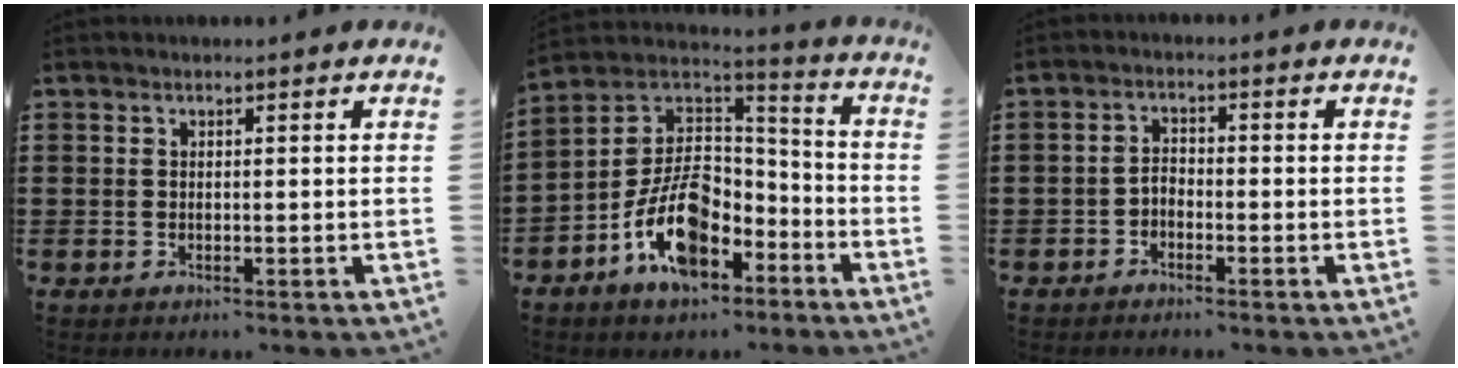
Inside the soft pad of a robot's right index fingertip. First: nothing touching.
{"total": 12.1, "force": [-5.6, 7.3, 8.0], "torque": [-0.178, 0.014, -0.108]}
{"total": 1.7, "force": [-1.4, 0.7, 0.6], "torque": [-0.016, 0.006, -0.029]}